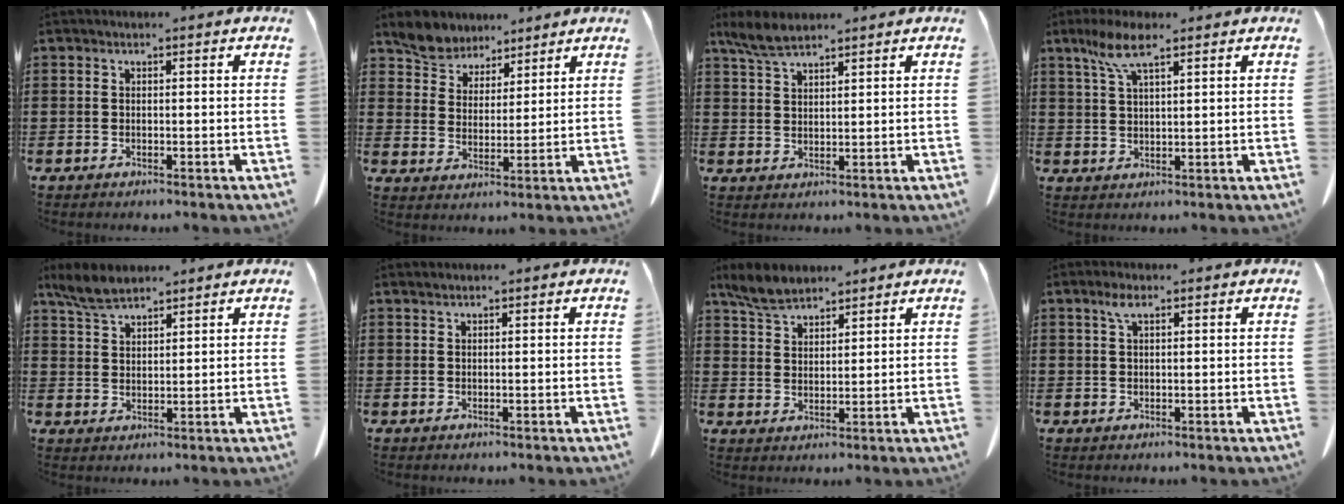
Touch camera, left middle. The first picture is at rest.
{"total": 6.0, "force": [5.4, 2.5, 0.3], "torque": [-0.036, -0.018, 0.103]}
{"total": 4.6, "force": [3.7, 1.1, 2.5], "torque": [-0.058, -0.004, 0.070]}
{"total": 6.1, "force": [3.7, 1.4, 4.7], "torque": [-0.099, 0.003, 0.066]}
{"total": 4.9, "force": [4.0, 1.4, 2.4], "torque": [-0.058, -0.007, 0.078]}
{"total": 0.6, "force": [0.5, 0.0, 0.2], "torque": [-0.005, -0.003, 0.012]}
{"total": 5.0, "force": [4.3, 1.6, 1.9], "torque": [-0.051, -0.007, 0.083]}
{"total": 2.5, "force": [1.3, 0.8, 2.0], "torque": [-0.044, 0.004, 0.023]}